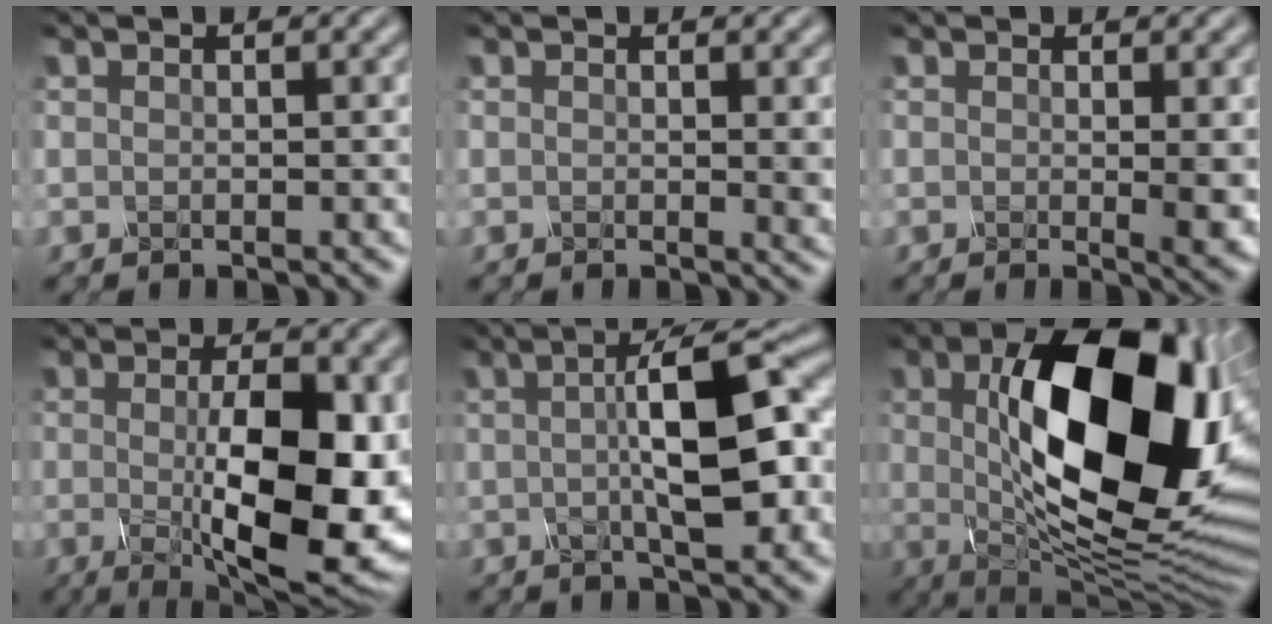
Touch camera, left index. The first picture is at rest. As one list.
[{"total": 1.2, "force": [0.3, 0.2, 1.1], "torque": [-0.012, -0.003, 0.004]}, {"total": 2.8, "force": [0.2, 0.6, 2.7], "torque": [-0.036, -0.008, 0.004]}, {"total": 11.9, "force": [-0.9, 4.2, 11.1], "torque": [-0.165, -0.018, -0.009]}, {"total": 8.5, "force": [0.7, 1.9, 8.2], "torque": [-0.114, 0.010, 0.005]}, {"total": 16.9, "force": [2.7, 8.2, 14.5], "torque": [-0.222, -0.005, 0.047]}]